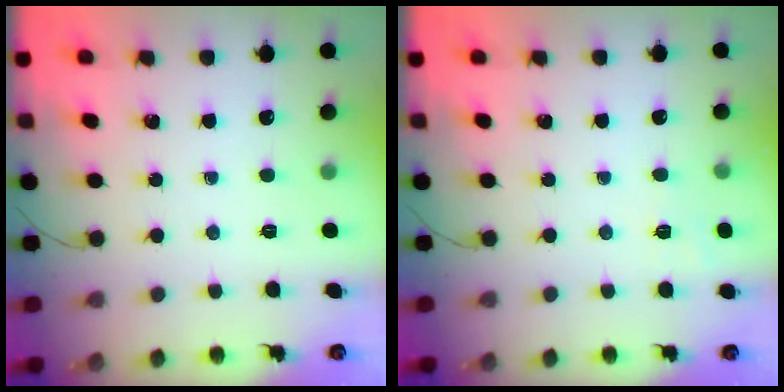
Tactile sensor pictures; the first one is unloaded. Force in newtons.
{"total": 4.7, "press": 4.2, "slide": 1.9}